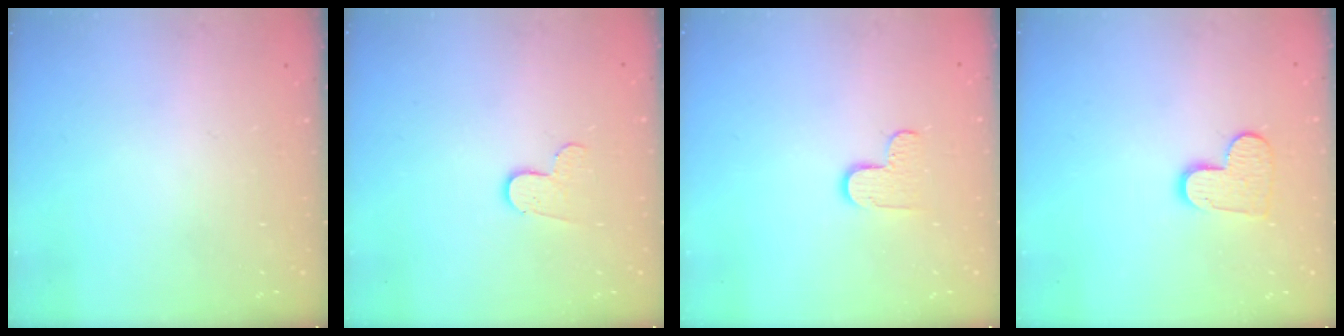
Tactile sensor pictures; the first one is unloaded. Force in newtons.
{"total": 6.4, "press": 6.3, "slide": 0.6}
{"total": 5.6, "press": 5.6, "slide": 0.3}
{"total": 8.8, "press": 8.8, "slide": 0.2}